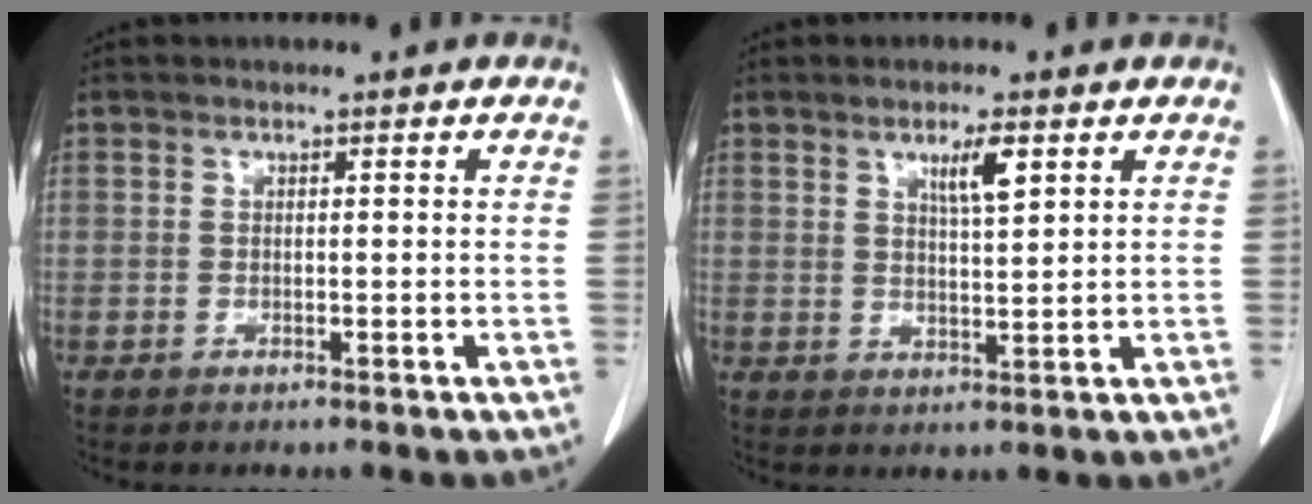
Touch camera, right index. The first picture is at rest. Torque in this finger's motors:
{"motor_torque": [0.57, 0.24, 0.28, 0.09]}